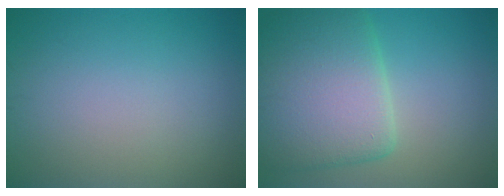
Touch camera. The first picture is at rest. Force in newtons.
{"total": 8.8, "press": 8.7, "slide": 1.0}